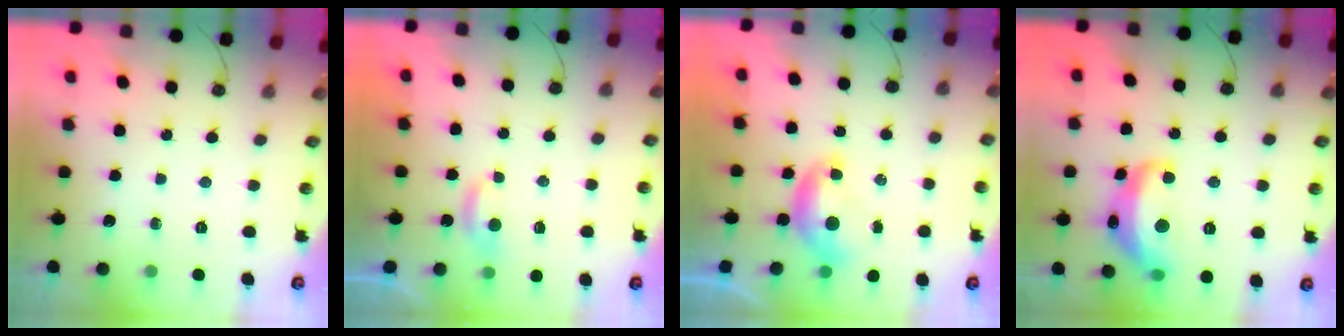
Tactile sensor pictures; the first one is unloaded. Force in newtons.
{"total": 2.7, "press": 2.7, "slide": 0.4}
{"total": 0.0}
{"total": 8.1, "press": 8.1, "slide": 0.8}